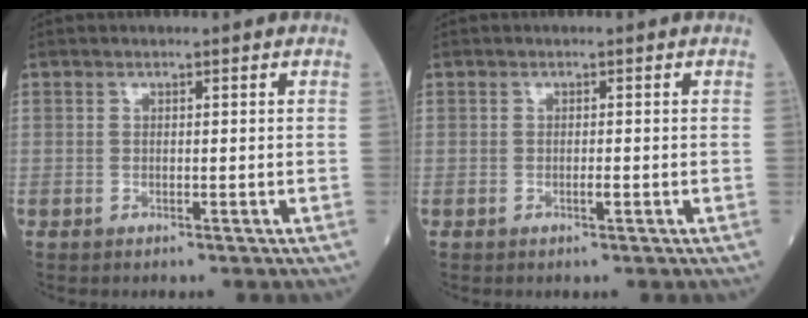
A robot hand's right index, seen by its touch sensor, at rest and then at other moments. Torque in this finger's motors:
{"motor_torque": [-0.12, -0.07, 0.05, 0.03]}